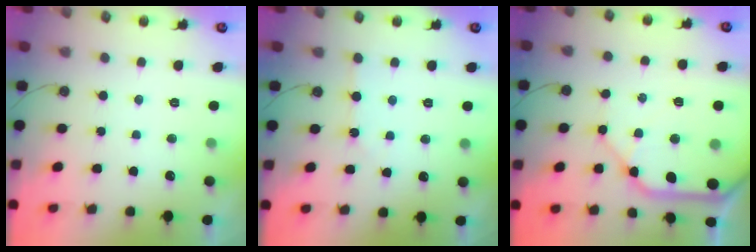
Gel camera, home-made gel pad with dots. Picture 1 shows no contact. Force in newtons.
{"total": 1.8, "press": 1.7, "slide": 0.4}
{"total": 15.2, "press": 15.0, "slide": 2.4}